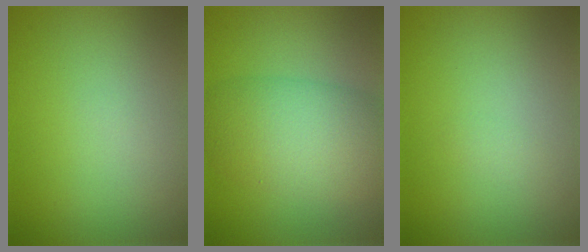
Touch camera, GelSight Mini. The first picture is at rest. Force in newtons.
{"total": 7.9, "press": 7.9, "slide": 0.2}
{"total": 0.5, "press": 0.5, "slide": 0.0}